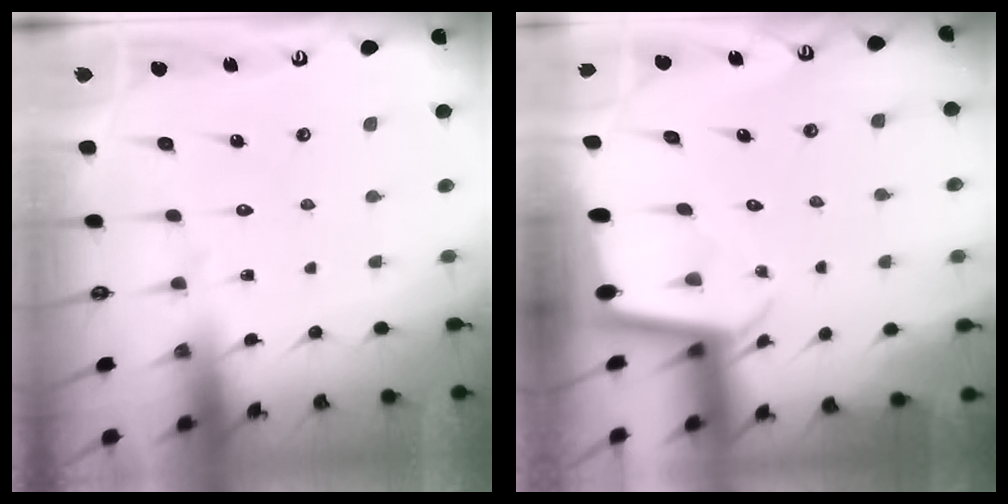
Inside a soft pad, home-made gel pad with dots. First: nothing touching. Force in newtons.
{"total": 2.2, "press": 2.2, "slide": 0.2}